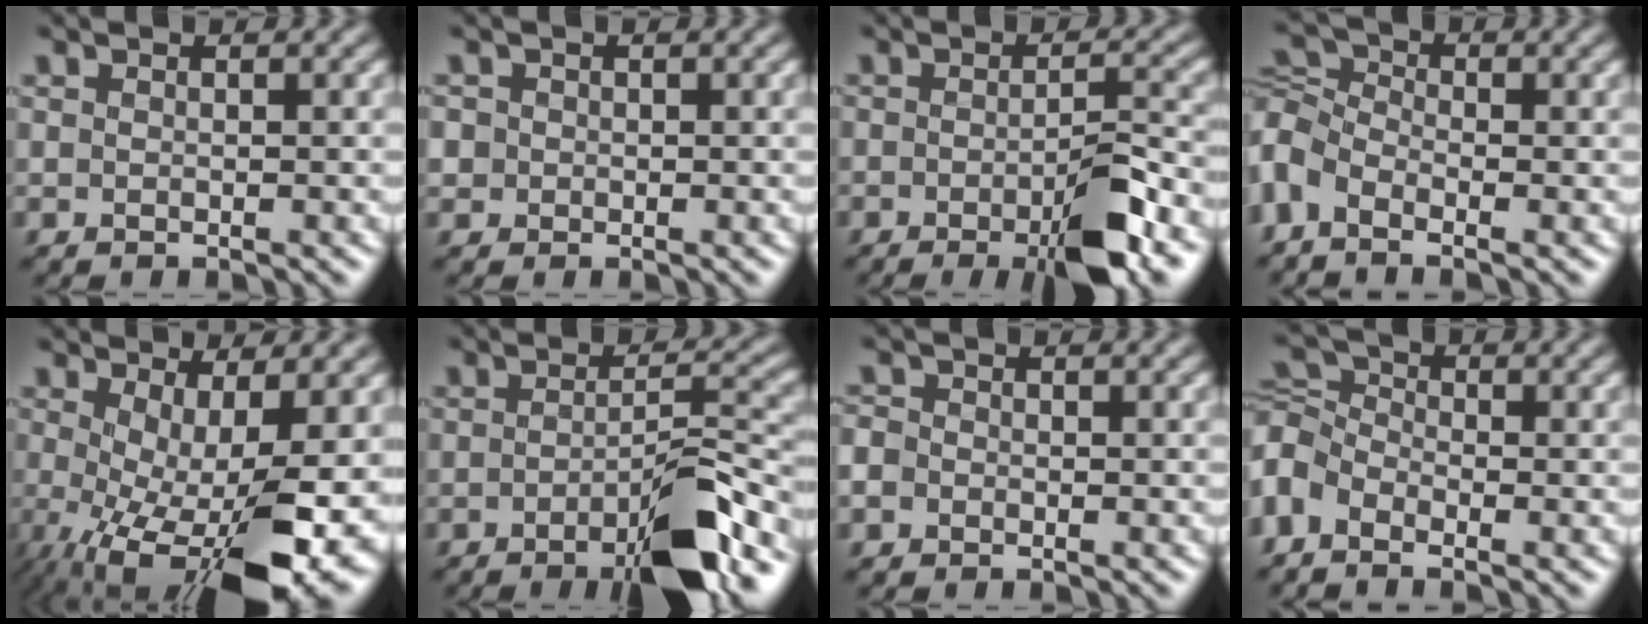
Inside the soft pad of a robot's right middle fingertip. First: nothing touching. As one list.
[{"total": 0.8, "force": [0.0, 0.5, -0.7], "torque": [0.014, 0.005, 0.005]}, {"total": 5.4, "force": [-2.6, 1.0, 4.6], "torque": [-0.070, 0.007, -0.039]}, {"total": 3.1, "force": [-1.2, 2.1, 1.9], "torque": [-0.057, 0.014, -0.034]}, {"total": 13.2, "force": [-3.1, 5.2, 11.7], "torque": [-0.198, -0.024, -0.024]}, {"total": 6.9, "force": [-3.9, 1.1, 5.6], "torque": [-0.081, 0.018, -0.058]}, {"total": 0.7, "force": [-0.5, 0.5, -0.2], "torque": [0.000, 0.008, -0.004]}, {"total": 3.5, "force": [-1.6, 2.5, 1.9], "torque": [-0.050, 0.018, -0.043]}]